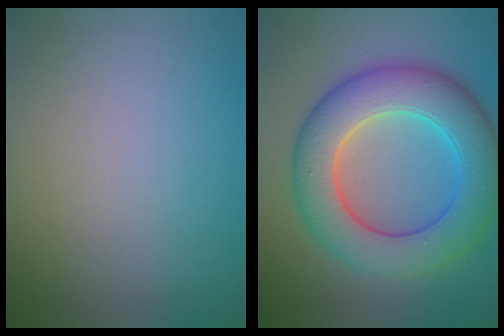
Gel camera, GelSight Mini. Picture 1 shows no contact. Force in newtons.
{"total": 9.4, "press": 9.4, "slide": 0.4}